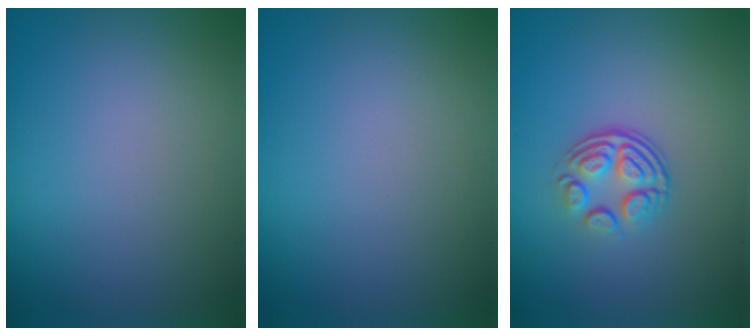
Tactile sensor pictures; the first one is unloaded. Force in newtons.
{"total": 0.0}
{"total": 3.5, "press": 2.4, "slide": 2.5}